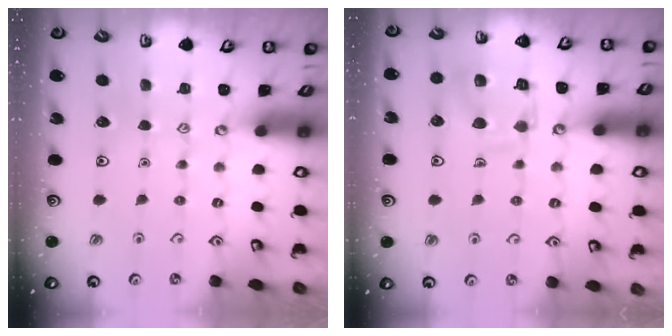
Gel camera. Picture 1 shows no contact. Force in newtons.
{"total": 12.4, "press": 12.4, "slide": 1.2}